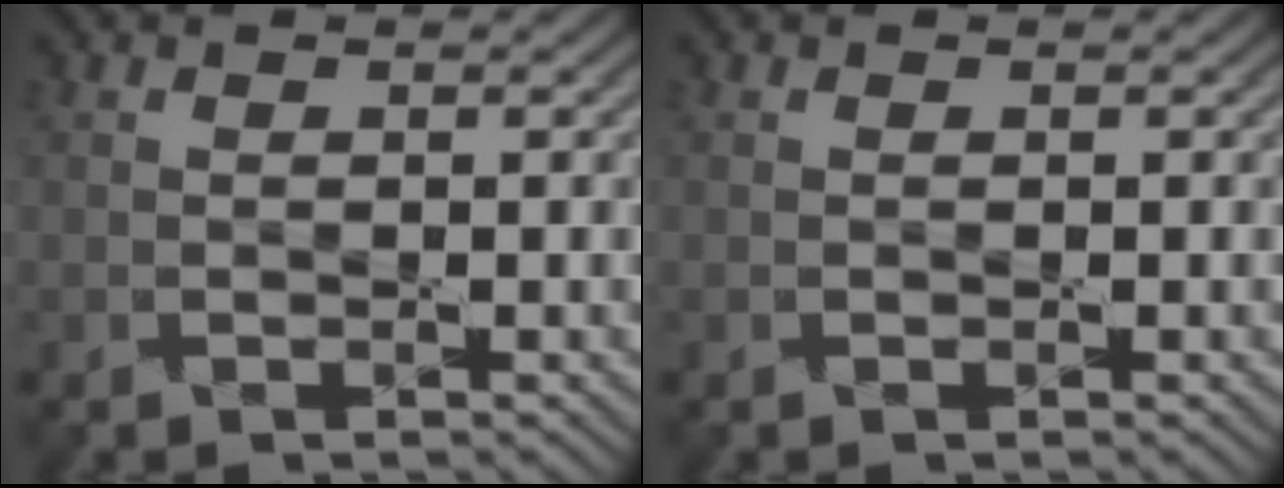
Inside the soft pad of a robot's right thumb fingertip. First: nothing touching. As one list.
[{"total": 0.0}]